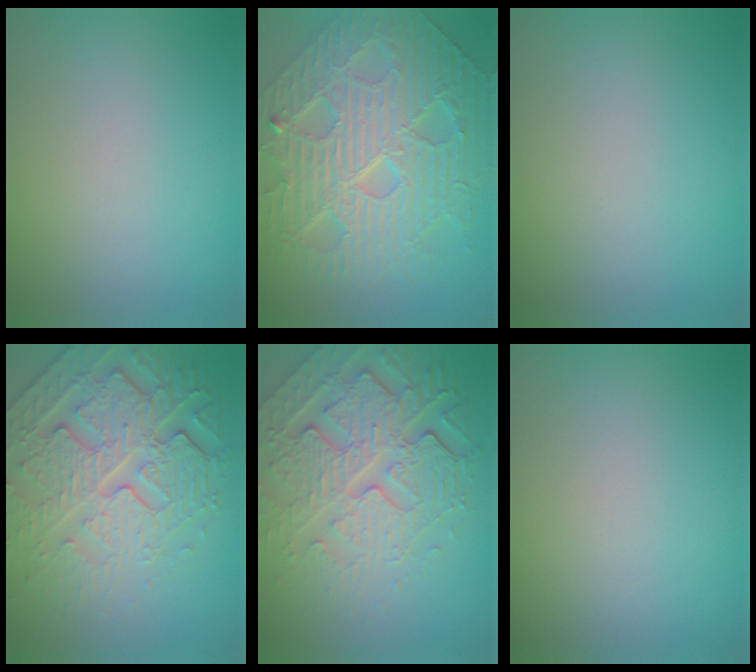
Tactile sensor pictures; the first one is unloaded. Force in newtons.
{"total": 10.7, "press": 7.4, "slide": 7.7}
{"total": 0.0}
{"total": 7.7, "press": 5.9, "slide": 4.9}
{"total": 8.0, "press": 5.7, "slide": 5.7}
{"total": 0.0}